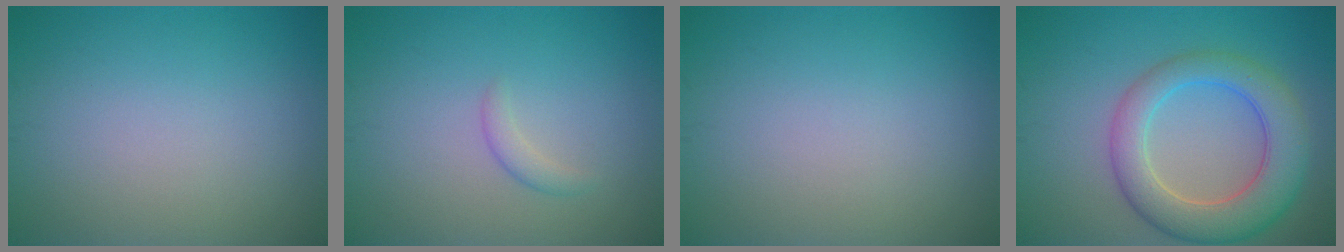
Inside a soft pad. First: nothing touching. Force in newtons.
{"total": 1.1, "press": 1.1, "slide": 0.0}
{"total": 0.0}
{"total": 6.8, "press": 6.8, "slide": 0.5}